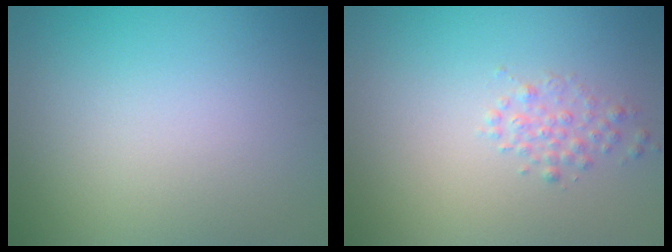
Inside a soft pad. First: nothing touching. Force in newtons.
{"total": 1.5, "press": 1.5, "slide": 0.1}